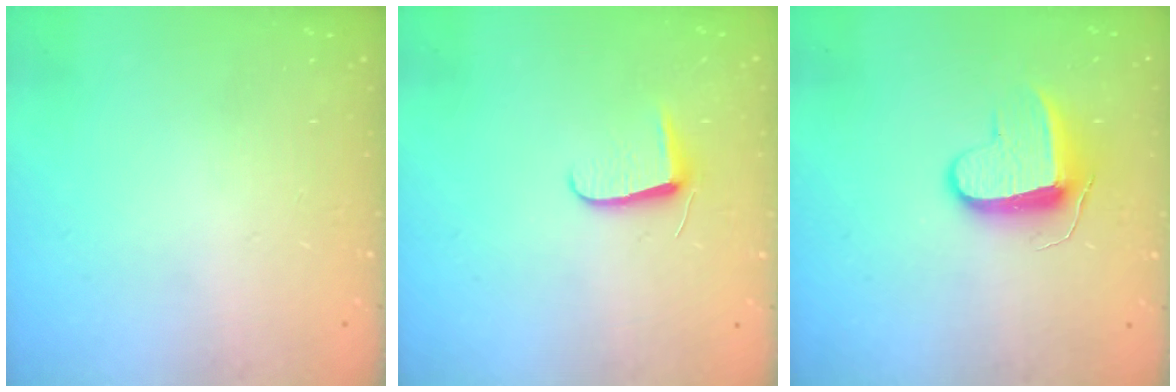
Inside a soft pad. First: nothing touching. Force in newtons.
{"total": 6.2, "press": 6.1, "slide": 0.7}
{"total": 9.5, "press": 9.5, "slide": 0.1}